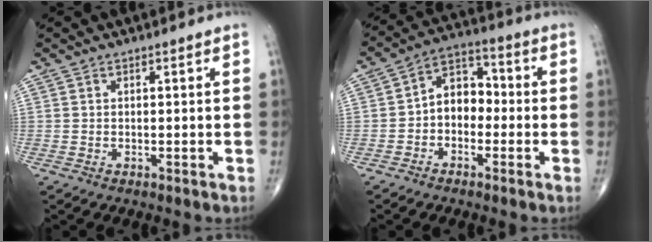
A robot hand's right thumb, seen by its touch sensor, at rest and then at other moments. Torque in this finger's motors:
{"motor_torque": [-0.09, 0.40, 0.43, 0.30, 0.16]}